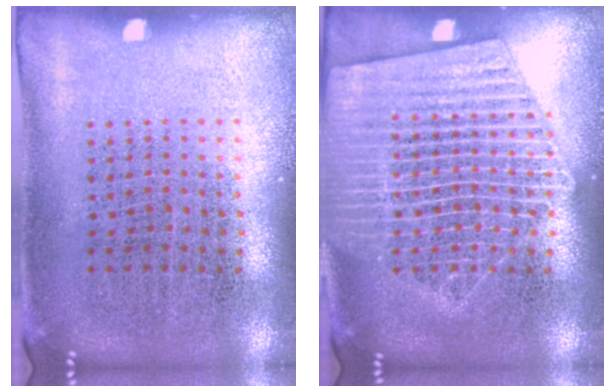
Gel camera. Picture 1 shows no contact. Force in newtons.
{"total": 2.7, "press": 2.7, "slide": 0.4}